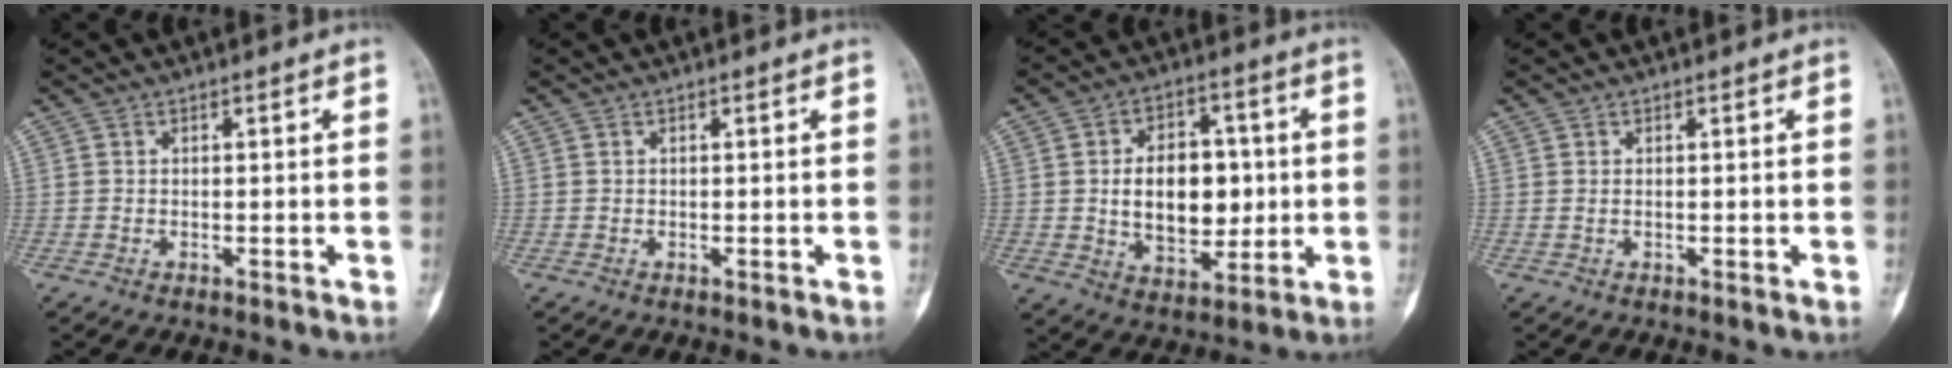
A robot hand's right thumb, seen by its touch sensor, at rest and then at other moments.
{"total": 0.0}
{"total": 14.3, "force": [0.3, 9.4, 10.8], "torque": [-0.124, 0.008, 0.016]}
{"total": 0.0}